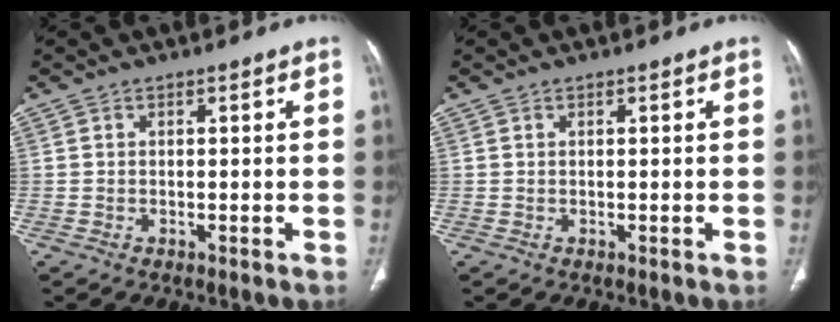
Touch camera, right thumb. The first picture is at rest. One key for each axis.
{"total": 0.0}